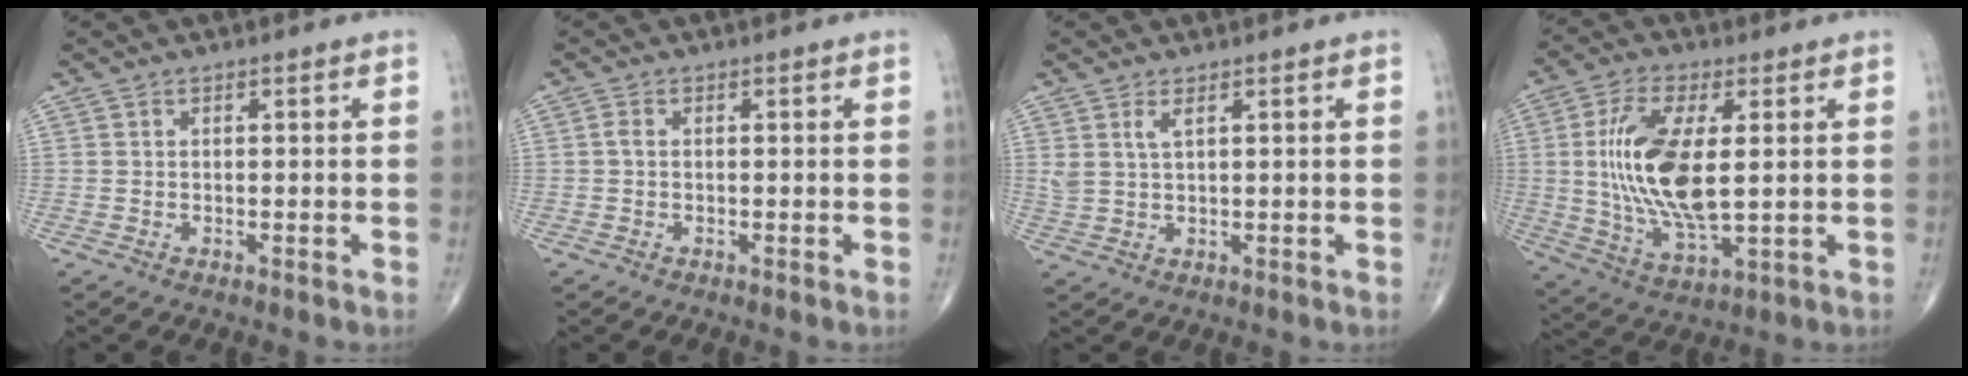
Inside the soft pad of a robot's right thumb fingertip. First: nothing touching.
{"total": 0.9, "force": [-0.1, 0.5, 0.7], "torque": [-0.013, 0.000, -0.004]}
{"total": 2.7, "force": [1.4, 0.8, 2.1], "torque": [-0.050, -0.004, 0.035]}
{"total": 16.5, "force": [1.6, 6.8, 15.0], "torque": [-0.302, -0.015, 0.036]}